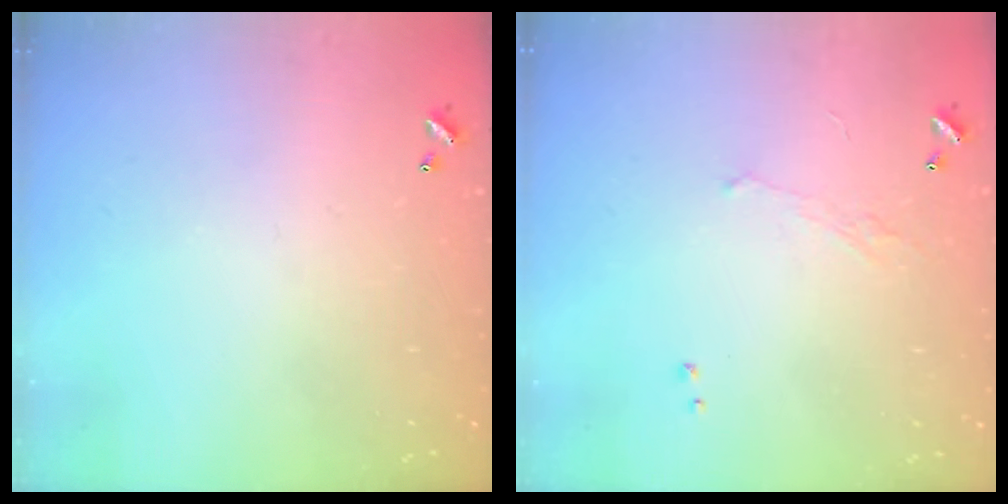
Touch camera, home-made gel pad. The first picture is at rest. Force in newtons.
{"total": 0.7, "press": 0.0, "slide": 0.7}